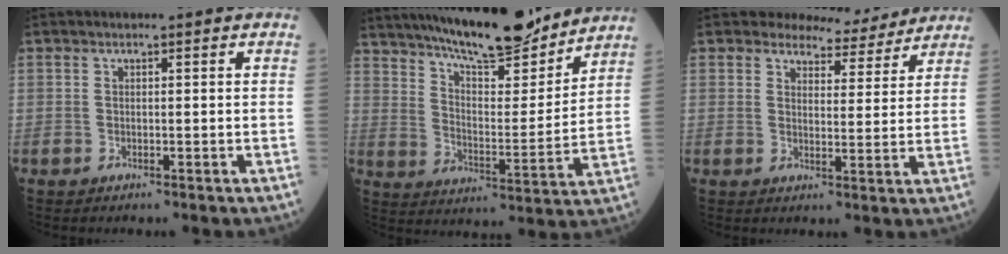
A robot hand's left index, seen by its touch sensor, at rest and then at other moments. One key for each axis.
{"total": 17.9, "fx": 15.4, "fy": 2.7, "fz": 8.8, "tx": -0.145, "ty": -0.012, "tz": 0.240}
{"total": 5.5, "fx": 5.2, "fy": 1.8, "fz": 0.1, "tx": 0.001, "ty": -0.014, "tz": 0.058}